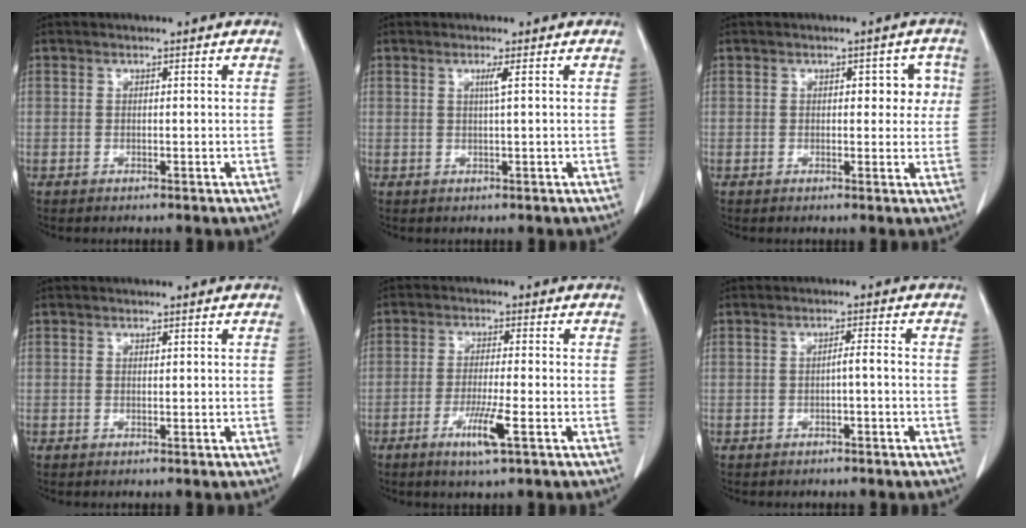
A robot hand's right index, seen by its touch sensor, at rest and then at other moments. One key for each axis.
{"total": 1.3, "fx": 0.4, "fy": -0.5, "fz": 1.2, "tx": -0.027, "ty": -0.002, "tz": 0.008}
{"total": 4.1, "fx": 0.8, "fy": 2.3, "fz": 3.3, "tx": -0.027, "ty": 0.018, "tz": 0.009}
{"total": 0.0}
{"total": 5.6, "fx": -2.6, "fy": -0.2, "fz": 5.0, "tx": -0.095, "ty": -0.014, "tz": -0.047}
{"total": 1.5, "fx": -0.5, "fy": -0.1, "fz": 1.4, "tx": -0.022, "ty": 0.002, "tz": -0.008}